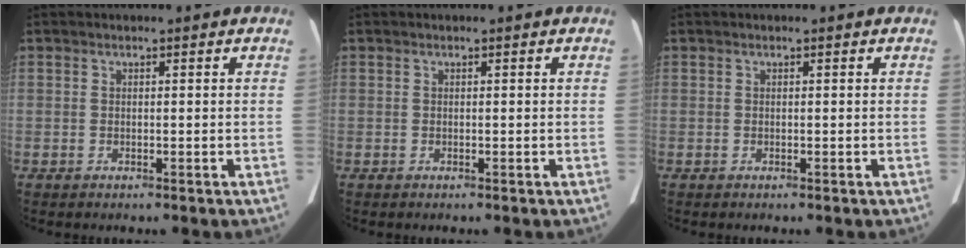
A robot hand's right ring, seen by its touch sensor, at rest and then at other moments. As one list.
[{"total": 0.0}, {"total": 0.0}]